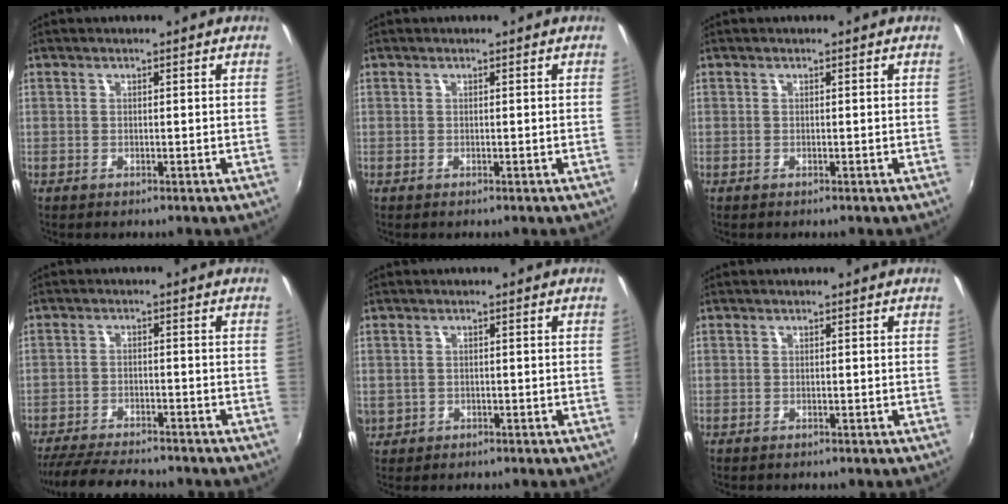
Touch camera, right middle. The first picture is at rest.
{"total": 0.0}
{"total": 0.0}
{"total": 11.4, "force": [-10.1, 2.2, 4.6], "torque": [-0.114, -0.017, -0.164]}
{"total": 3.6, "force": [-0.6, 3.4, 1.3], "torque": [-0.030, -0.003, -0.003]}
{"total": 0.0}